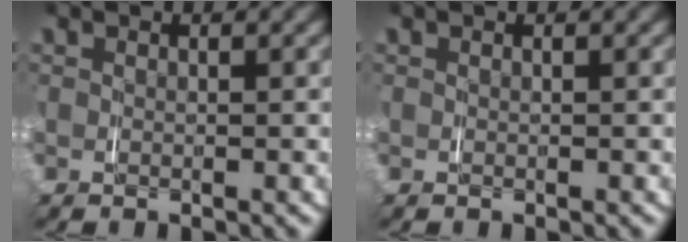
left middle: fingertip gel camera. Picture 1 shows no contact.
{"total": 0.0}